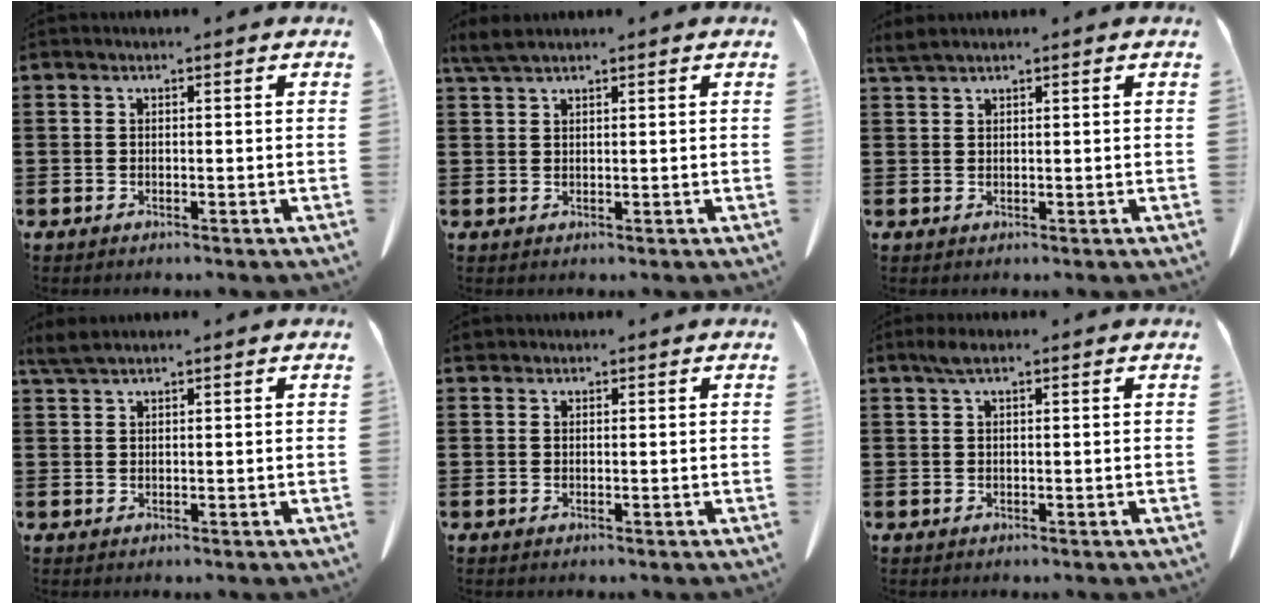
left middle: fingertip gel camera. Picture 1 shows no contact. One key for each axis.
{"total": 2.5, "fx": 1.9, "fy": 0.3, "fz": 1.6, "tx": -0.036, "ty": -0.001, "tz": 0.037}
{"total": 1.6, "fx": 1.4, "fy": 0.0, "fz": 0.8, "tx": -0.020, "ty": -0.002, "tz": 0.027}
{"total": 2.3, "fx": 1.8, "fy": 0.3, "fz": 1.4, "tx": -0.031, "ty": 0.000, "tz": 0.035}
{"total": 0.8, "fx": 0.6, "fy": 0.4, "fz": 0.2, "tx": -0.008, "ty": 0.002, "tz": 0.013}
{"total": 1.9, "fx": 1.0, "fy": 0.5, "fz": 1.5, "tx": -0.033, "ty": 0.002, "tz": 0.017}